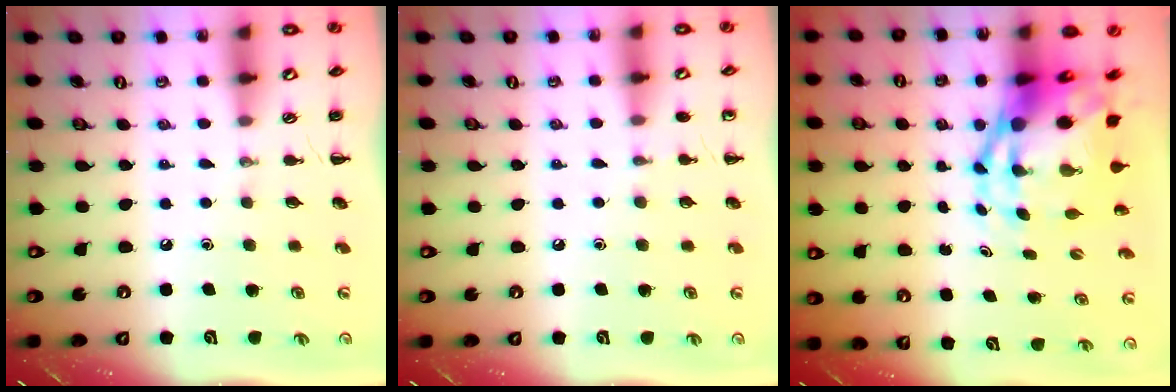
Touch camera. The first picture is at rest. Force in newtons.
{"total": 3.7, "press": 3.5, "slide": 1.2}
{"total": 9.7, "press": 9.2, "slide": 2.9}